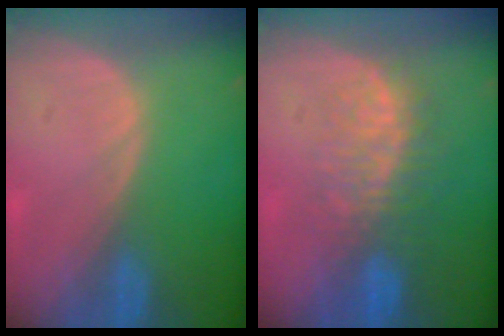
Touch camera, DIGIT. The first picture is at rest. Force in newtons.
{"total": 8.1, "press": 7.5, "slide": 2.9}